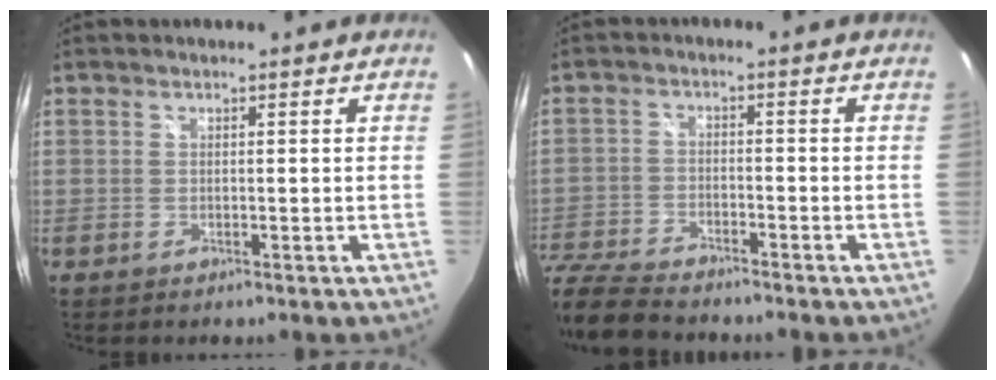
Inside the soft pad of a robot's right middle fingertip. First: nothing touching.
{"total": 12.7, "force": [-10.9, 3.4, 5.6], "torque": [-0.151, -0.031, -0.208]}